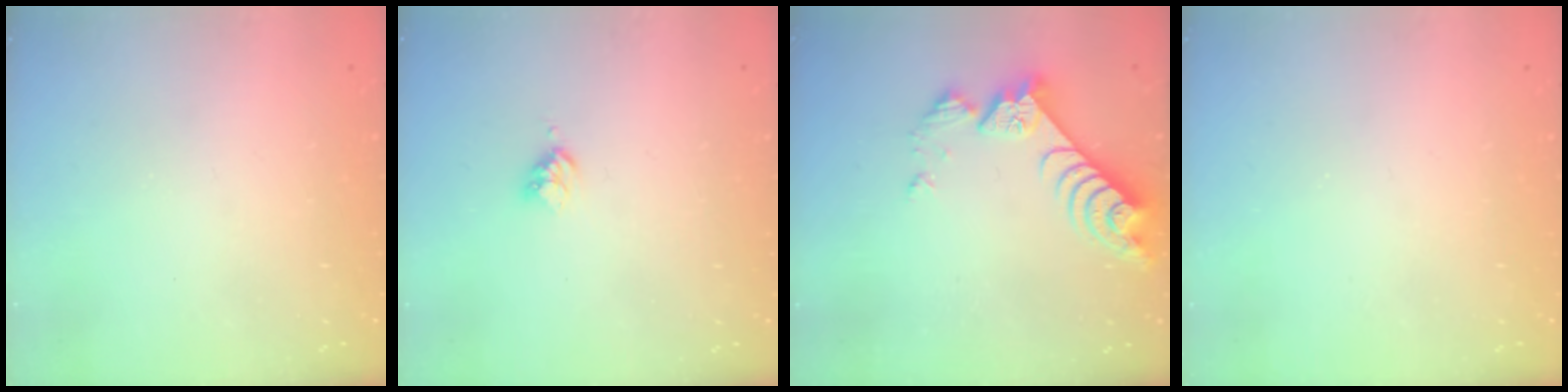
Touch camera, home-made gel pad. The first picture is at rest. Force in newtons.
{"total": 3.0, "press": 2.9, "slide": 0.4}
{"total": 8.0, "press": 8.0, "slide": 0.8}
{"total": 0.0}